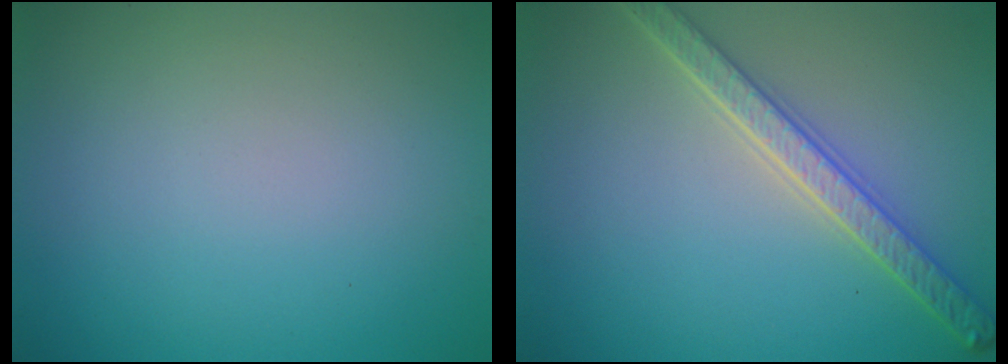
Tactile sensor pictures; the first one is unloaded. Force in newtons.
{"total": 4.2, "press": 3.6, "slide": 2.3}